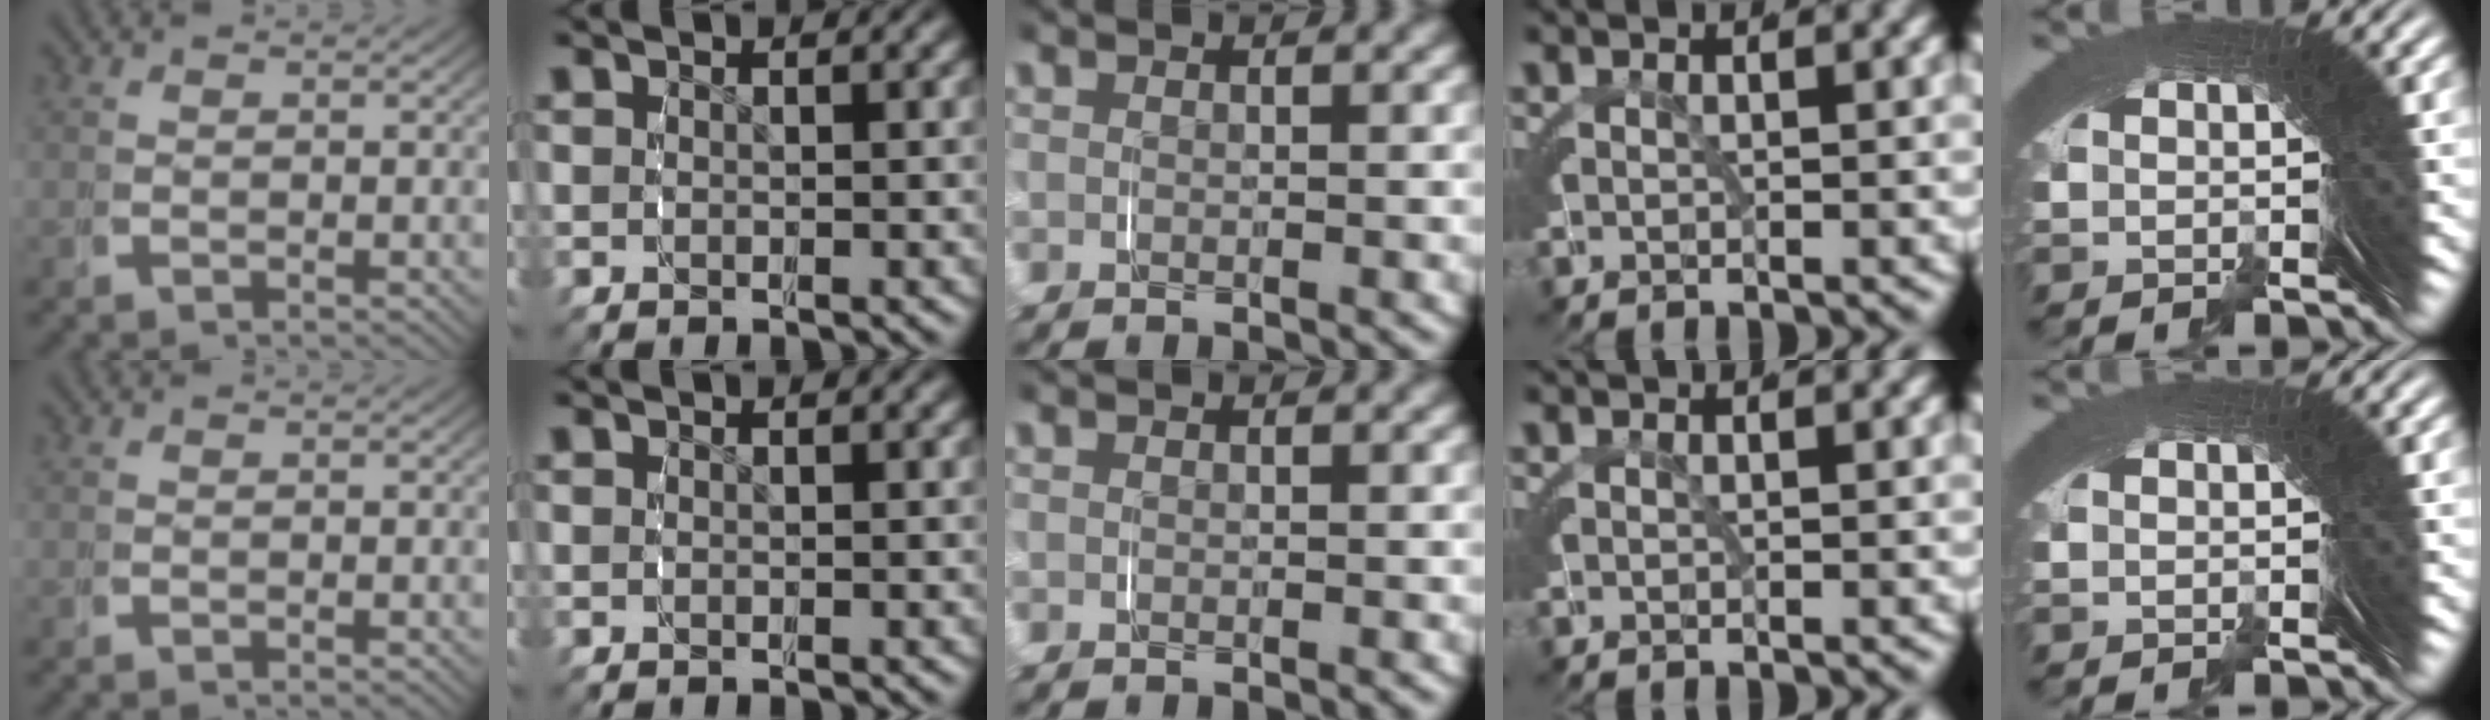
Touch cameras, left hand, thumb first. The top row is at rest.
{}